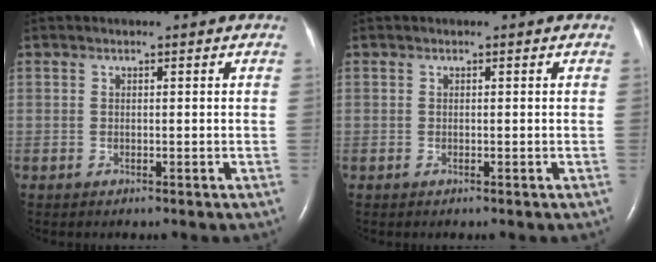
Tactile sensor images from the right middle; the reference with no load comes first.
{"total": 0.0}